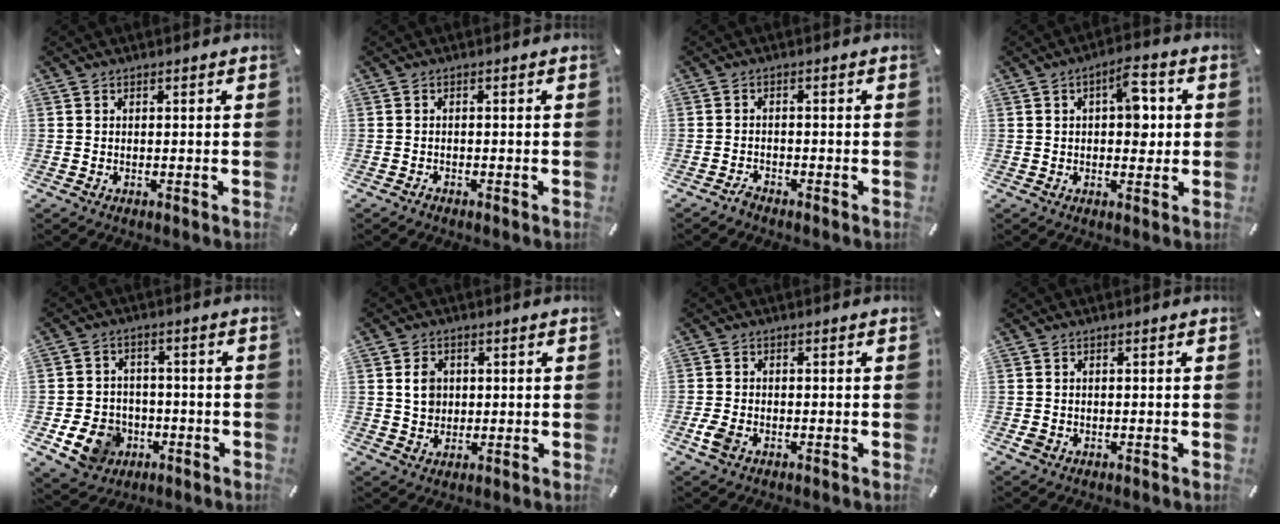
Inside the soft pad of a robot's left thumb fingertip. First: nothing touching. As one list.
[{"total": 0.6, "force": [-0.6, 0.2, 0.1], "torque": [-0.003, 0.002, -0.014]}, {"total": 1.7, "force": [-1.7, 0.4, 0.3], "torque": [-0.009, 0.008, -0.034]}, {"total": 8.2, "force": [1.4, 4.5, 6.7], "torque": [-0.078, -0.004, 0.016]}, {"total": 10.2, "force": [-3.8, 8.5, 4.3], "torque": [-0.099, 0.029, -0.064]}, {"total": 4.8, "force": [0.9, 4.3, 1.9], "torque": [-0.030, 0.003, 0.012]}, {"total": 3.7, "force": [-1.5, 2.3, 2.5], "torque": [-0.060, -0.001, -0.030]}, {"total": 1.2, "force": [-0.4, 1.0, 0.6], "torque": [-0.011, 0.003, -0.008]}]